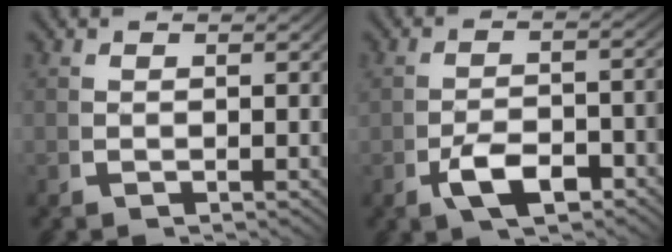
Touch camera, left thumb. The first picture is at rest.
{"total": 4.9, "force": [-2.0, 2.3, 3.9], "torque": [-0.062, -0.009, -0.028]}